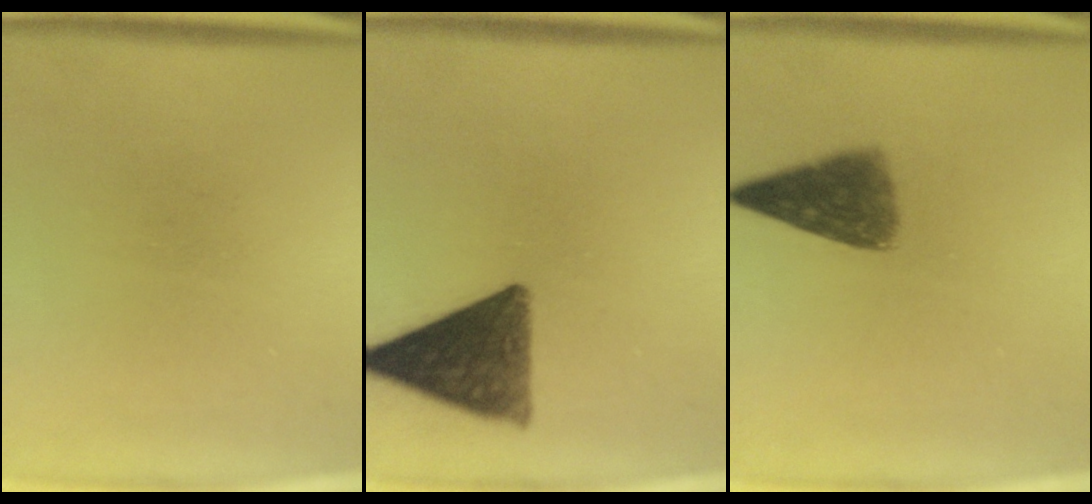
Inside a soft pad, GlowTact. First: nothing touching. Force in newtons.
{"total": 11.2}
{"total": 6.7}